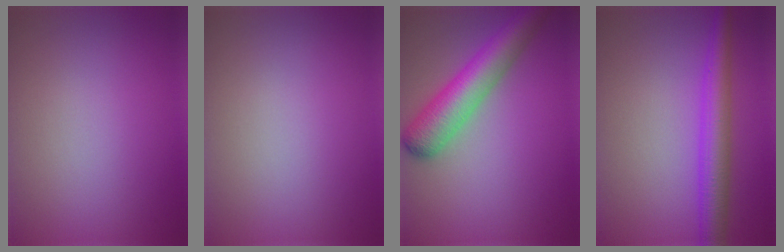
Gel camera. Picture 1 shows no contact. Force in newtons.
{"total": 0.0}
{"total": 6.5, "press": 6.5, "slide": 0.5}
{"total": 4.4, "press": 4.4, "slide": 0.2}